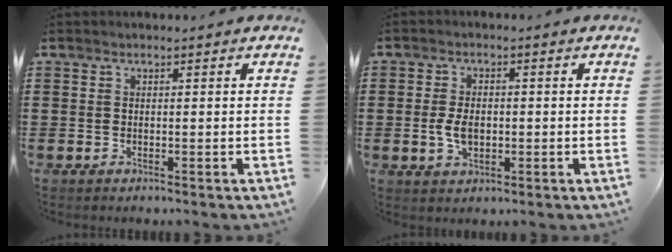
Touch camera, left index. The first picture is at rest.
{"total": 4.1, "force": [-0.4, 2.5, 3.2], "torque": [-0.076, 0.001, -0.012]}